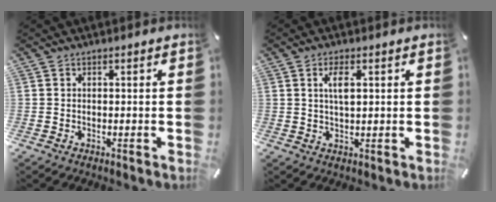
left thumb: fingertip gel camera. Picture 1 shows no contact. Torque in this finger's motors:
{"motor_torque": [0.53, 0.50, 0.22, -0.30, 0.04]}